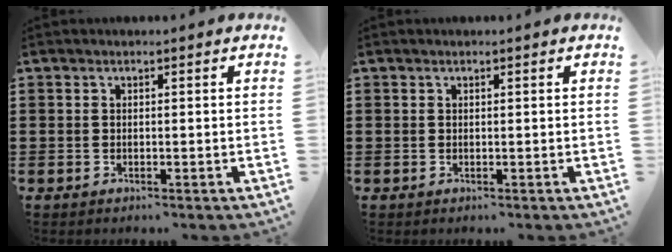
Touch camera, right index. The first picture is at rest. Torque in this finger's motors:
{"motor_torque": [-0.24, 0.04, 0.00, -0.01]}